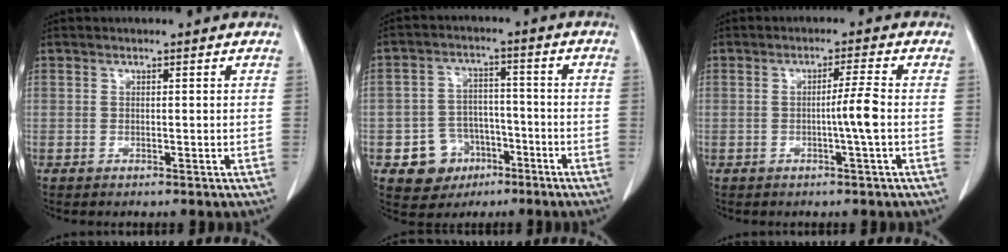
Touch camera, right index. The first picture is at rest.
{"total": 7.7, "force": [-3.6, 6.6, 1.9], "torque": [-0.032, 0.015, -0.047]}
{"total": 3.8, "force": [-0.7, -1.0, 3.6], "torque": [-0.057, -0.002, -0.011]}